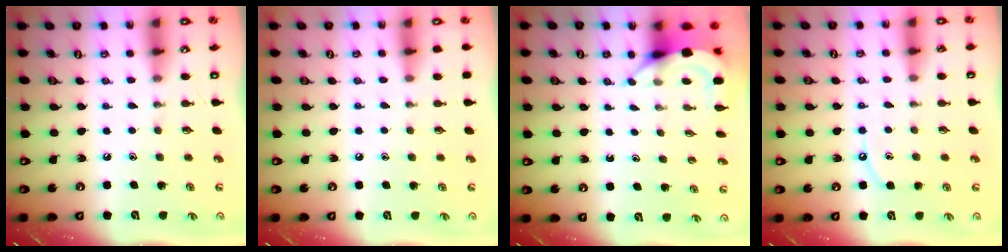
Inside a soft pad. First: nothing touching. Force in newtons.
{"total": 3.0, "press": 2.9, "slide": 0.5}
{"total": 4.7, "press": 4.7, "slide": 0.5}
{"total": 5.6, "press": 5.6, "slide": 0.5}